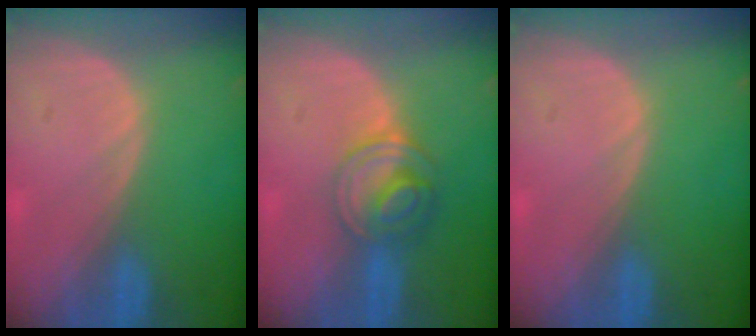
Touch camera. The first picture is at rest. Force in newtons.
{"total": 6.2, "press": 5.4, "slide": 3.1}
{"total": 0.0}